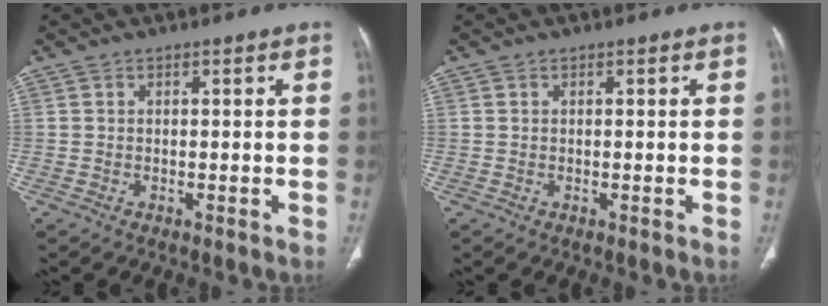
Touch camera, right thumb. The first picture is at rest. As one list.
[{"total": 0.0}]